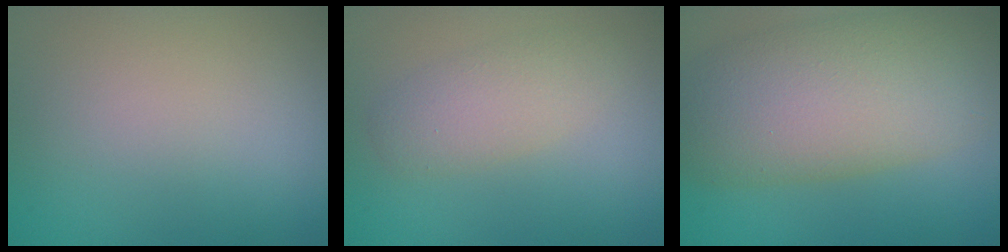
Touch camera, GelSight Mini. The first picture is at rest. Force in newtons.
{"total": 3.0, "press": 3.0, "slide": 0.3}
{"total": 10.0, "press": 9.9, "slide": 0.8}